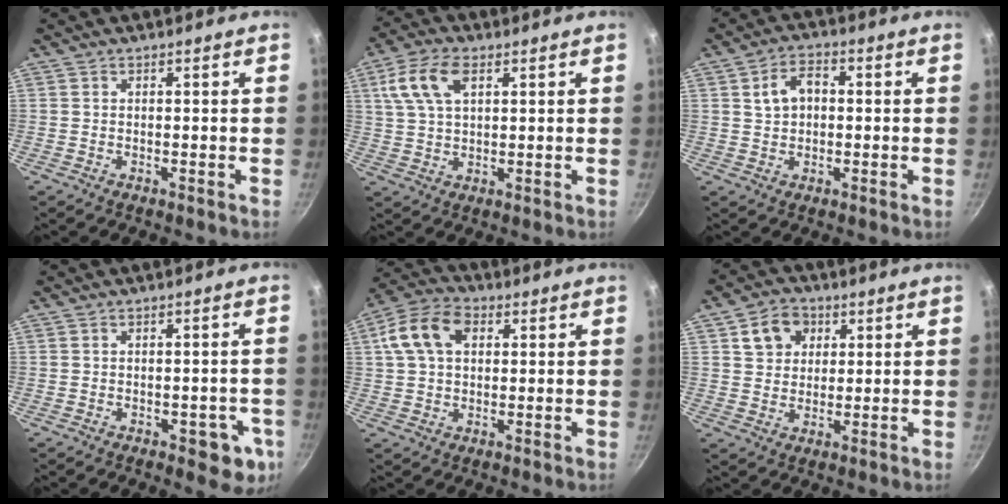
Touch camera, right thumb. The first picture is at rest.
{"total": 9.3, "force": [3.5, 5.0, 7.0], "torque": [-0.144, 0.006, 0.068]}
{"total": 5.9, "force": [1.0, 4.0, 4.2], "torque": [-0.065, 0.015, 0.014]}
{"total": 6.1, "force": [-2.8, 3.0, 4.6], "torque": [-0.031, 0.012, -0.030]}
{"total": 10.8, "force": [2.9, 7.3, 7.5], "torque": [-0.141, 0.022, 0.045]}
{"total": 7.5, "force": [2.8, 6.1, 3.4], "torque": [-0.025, -0.004, 0.044]}